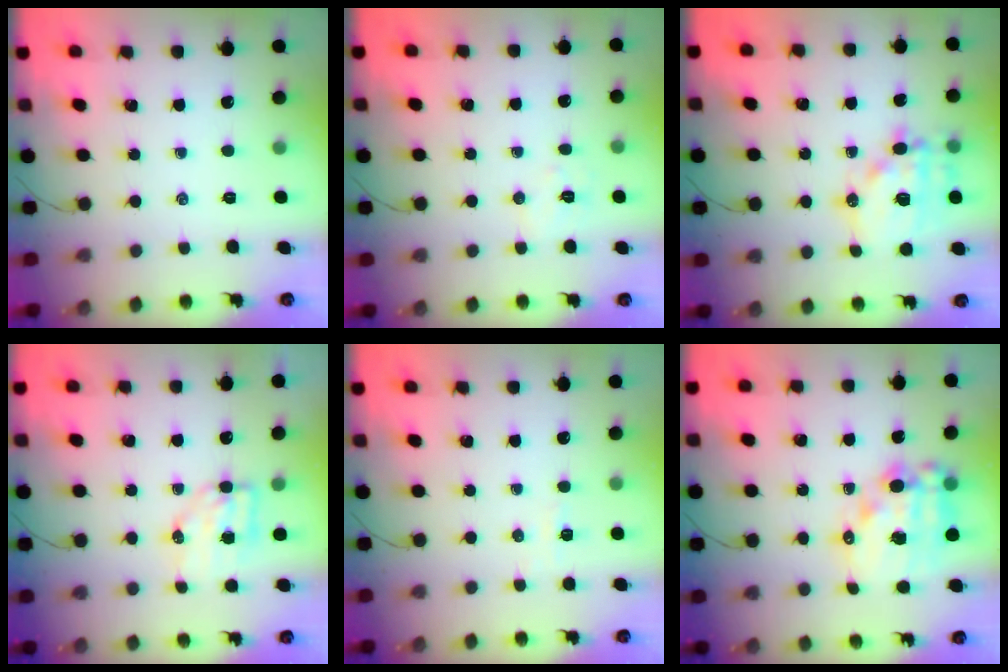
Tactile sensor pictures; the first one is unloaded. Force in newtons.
{"total": 5.1, "press": 5.0, "slide": 1.1}
{"total": 15.8, "press": 15.4, "slide": 3.4}
{"total": 6.6, "press": 6.6, "slide": 0.9}
{"total": 3.4, "press": 3.3, "slide": 0.7}
{"total": 16.1, "press": 15.7, "slide": 3.5}